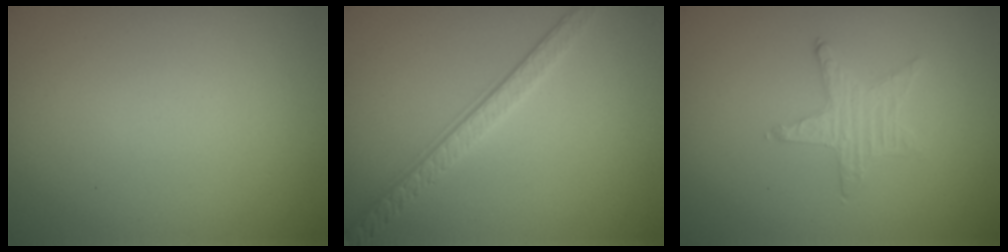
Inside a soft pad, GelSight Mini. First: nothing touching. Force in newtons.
{"total": 2.8, "press": 2.4, "slide": 1.5}
{"total": 1.2, "press": 1.2, "slide": 0.1}